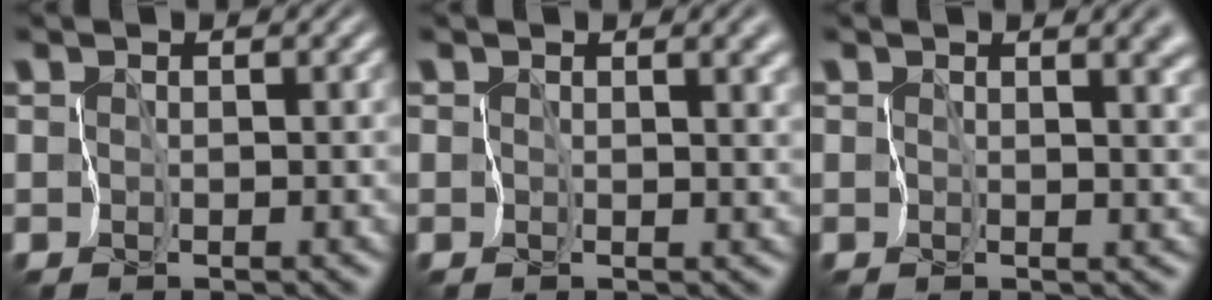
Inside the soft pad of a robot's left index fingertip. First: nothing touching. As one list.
[{"total": 2.7, "force": [0.8, 1.5, 2.1], "torque": [-0.017, -0.005, 0.016]}, {"total": 3.4, "force": [1.1, 1.8, 2.7], "torque": [-0.024, -0.004, 0.020]}]